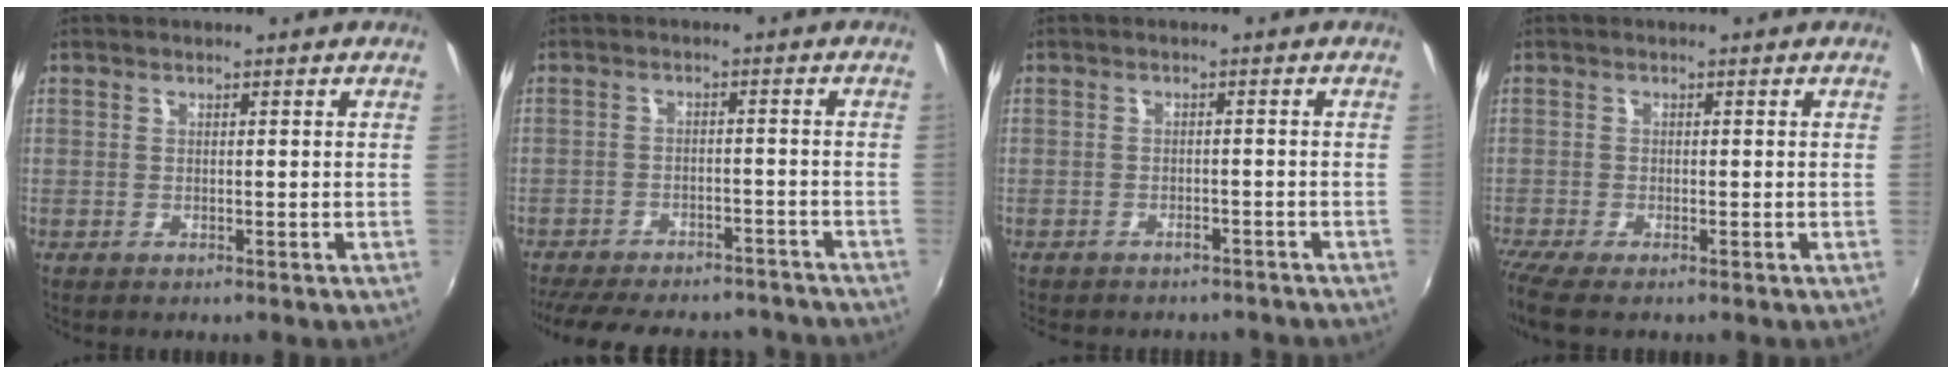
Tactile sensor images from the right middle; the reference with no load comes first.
{"total": 20.3, "force": [-17.4, 6.9, 7.8], "torque": [-0.175, -0.002, -0.227]}
{"total": 6.0, "force": [-5.4, 2.1, 1.7], "torque": [-0.043, -0.010, -0.070]}
{"total": 4.1, "force": [-3.3, 0.2, 2.5], "torque": [-0.061, -0.022, -0.066]}